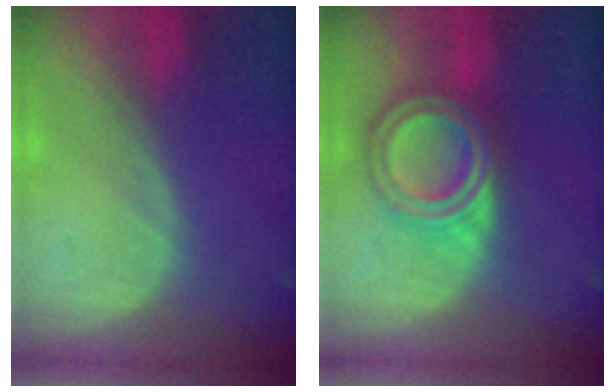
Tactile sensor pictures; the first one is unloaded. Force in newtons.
{"total": 8.0, "press": 8.0, "slide": 0.5}